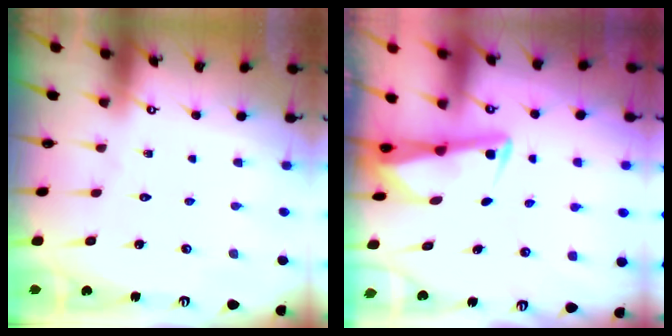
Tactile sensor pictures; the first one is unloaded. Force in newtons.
{"total": 3.1, "press": 3.1, "slide": 0.4}